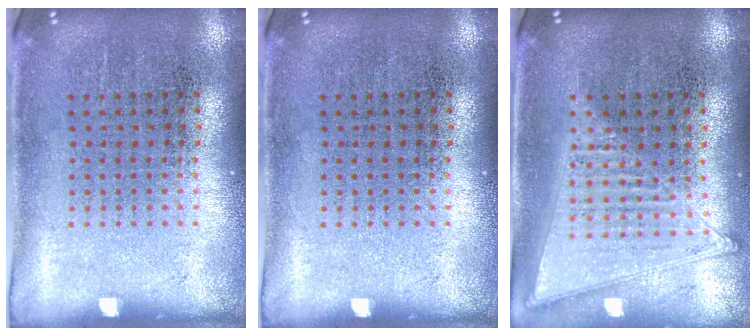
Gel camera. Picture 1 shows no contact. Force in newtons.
{"total": 0.0}
{"total": 1.4, "press": 1.4, "slide": 0.1}